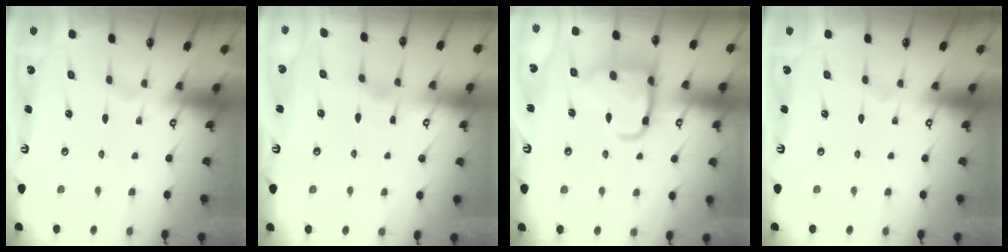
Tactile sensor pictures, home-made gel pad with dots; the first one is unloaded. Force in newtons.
{"total": 2.6, "press": 2.6, "slide": 0.3}
{"total": 15.6, "press": 15.5, "slide": 1.5}
{"total": 0.0}